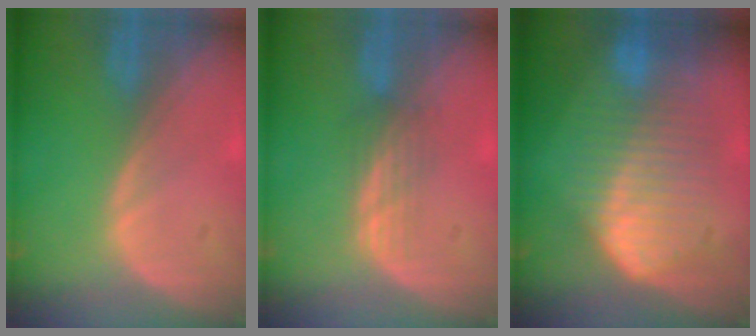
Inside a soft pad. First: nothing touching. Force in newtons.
{"total": 2.9, "press": 2.6, "slide": 1.3}
{"total": 10.3, "press": 10.2, "slide": 0.7}